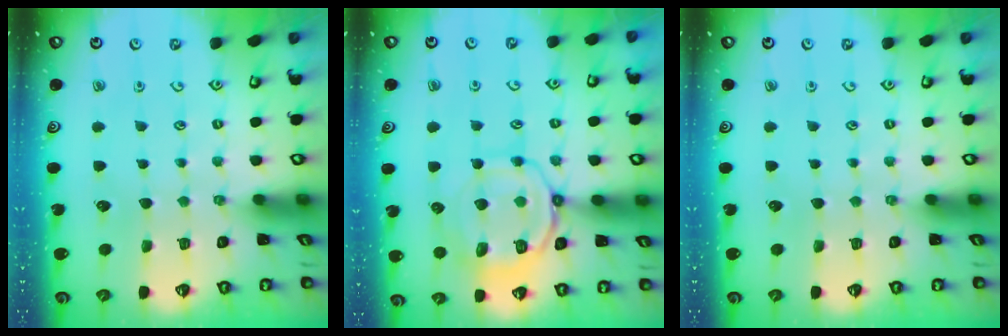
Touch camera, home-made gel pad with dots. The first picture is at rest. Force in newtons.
{"total": 10.4, "press": 10.3, "slide": 1.4}
{"total": 0.0}